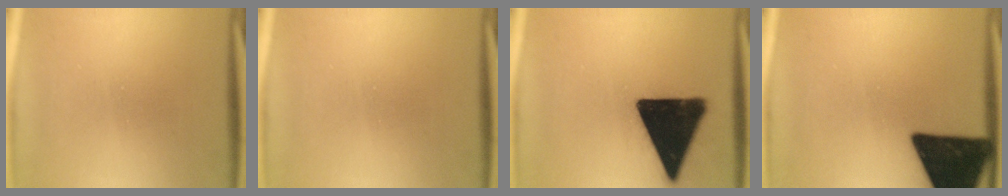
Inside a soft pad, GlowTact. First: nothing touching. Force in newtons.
{"total": 0.0}
{"total": 19.7}
{"total": 19.5}